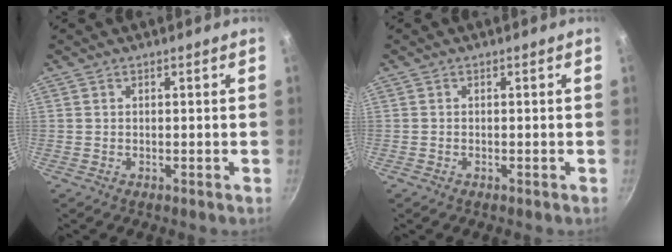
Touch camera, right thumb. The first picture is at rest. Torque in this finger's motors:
{"motor_torque": [0.36, -0.14, -0.28, -0.14, -0.01]}